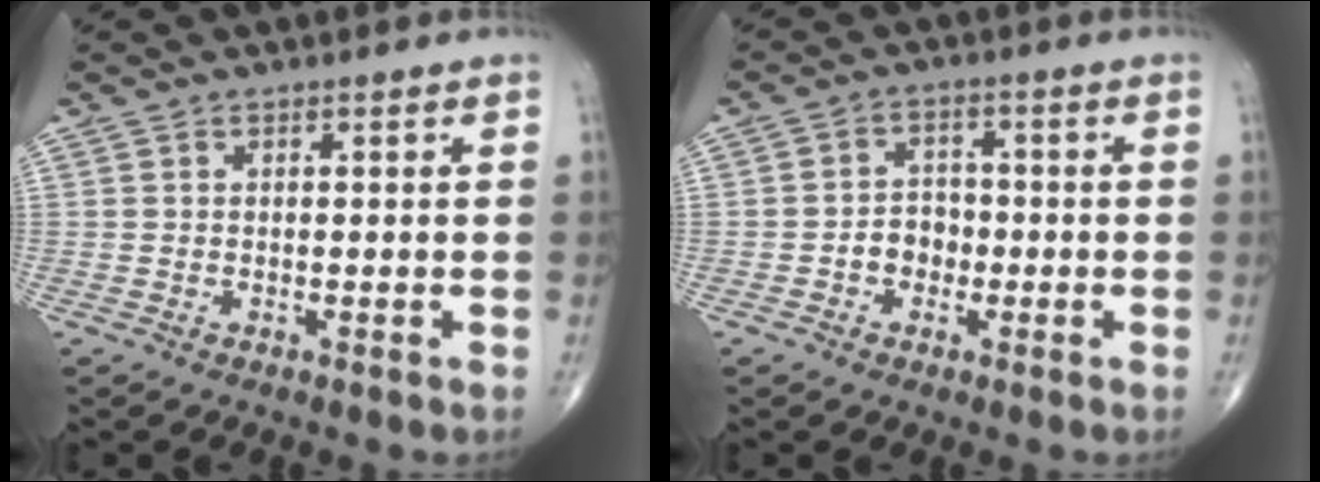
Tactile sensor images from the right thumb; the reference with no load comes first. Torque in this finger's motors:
{"motor_torque": [1.07, 0.18, 0.49, -0.17, 0.00]}